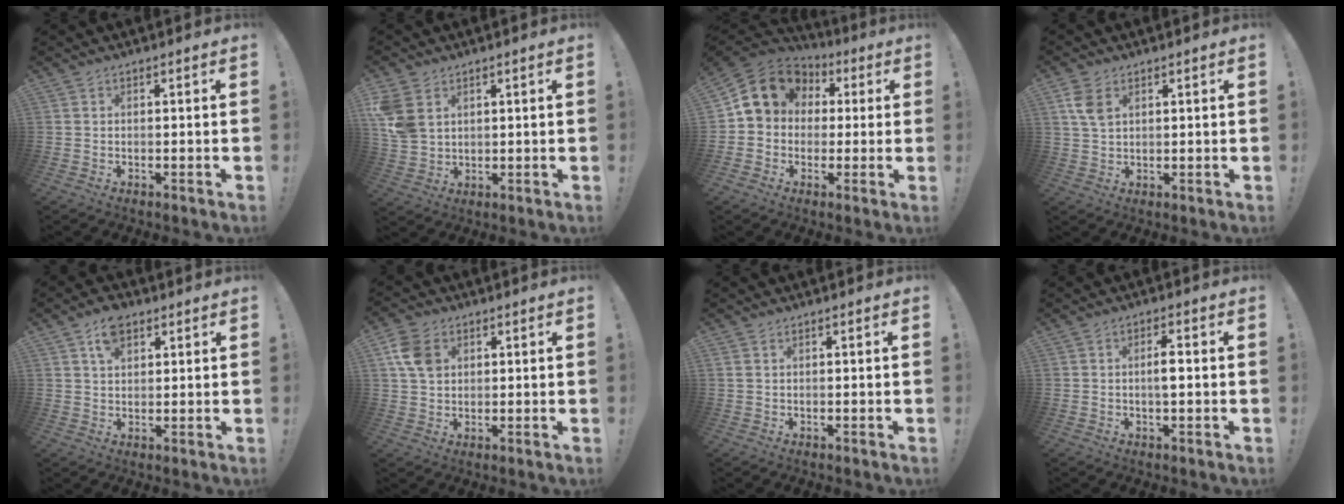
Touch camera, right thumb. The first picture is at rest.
{"total": 8.4, "force": [3.6, 6.0, 4.7], "torque": [-0.105, -0.007, 0.073]}
{"total": 13.0, "force": [3.4, 10.9, 6.2], "torque": [-0.082, 0.002, 0.070]}
{"total": 5.8, "force": [2.4, 3.5, 4.0], "torque": [-0.075, -0.005, 0.044]}
{"total": 6.7, "force": [3.7, 4.2, 3.7], "torque": [-0.056, -0.007, 0.066]}
{"total": 9.0, "force": [2.8, 6.8, 5.1], "torque": [-0.082, 0.003, 0.055]}
{"total": 1.0, "force": [0.5, 0.7, 0.6], "torque": [-0.020, 0.005, 0.011]}
{"total": 3.4, "force": [0.1, 1.1, 3.2], "torque": [-0.052, 0.004, -0.003]}